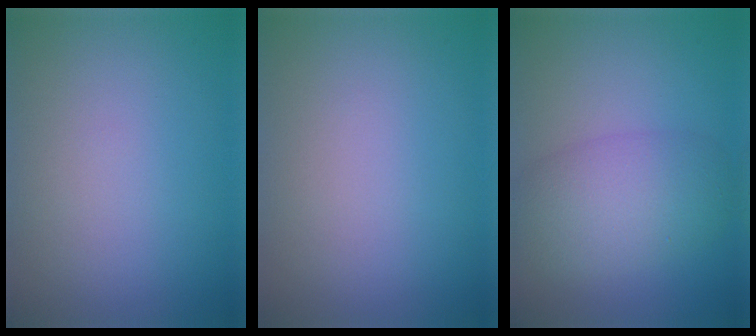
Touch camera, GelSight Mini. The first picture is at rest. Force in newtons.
{"total": 0.0}
{"total": 5.6, "press": 5.6, "slide": 0.1}